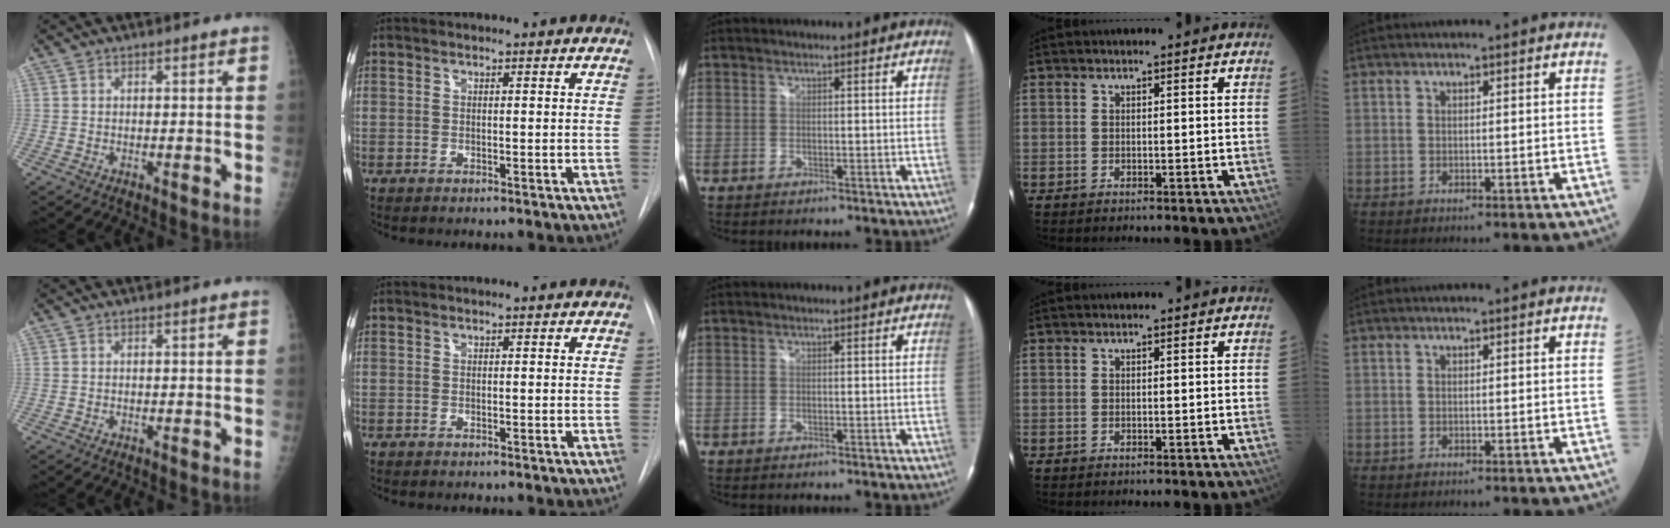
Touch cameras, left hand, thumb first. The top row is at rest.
{}